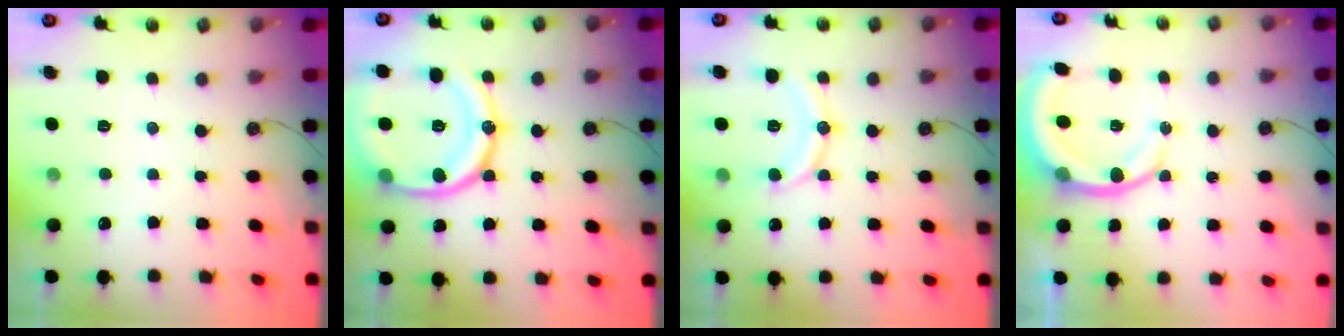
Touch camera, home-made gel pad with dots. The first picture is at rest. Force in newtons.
{"total": 22.3, "press": 22.2, "slide": 2.5}
{"total": 12.3, "press": 12.2, "slide": 1.2}
{"total": 10.7, "press": 10.5, "slide": 2.4}